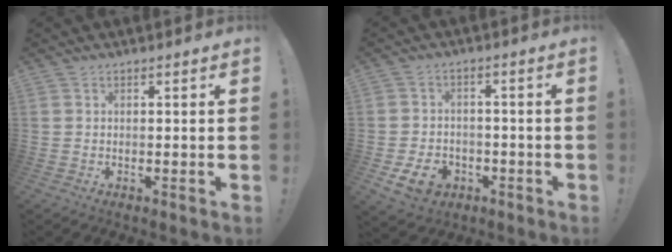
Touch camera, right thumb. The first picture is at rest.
{"total": 8.9, "force": [-3.8, 6.5, 4.7], "torque": [-0.067, 0.026, -0.064]}